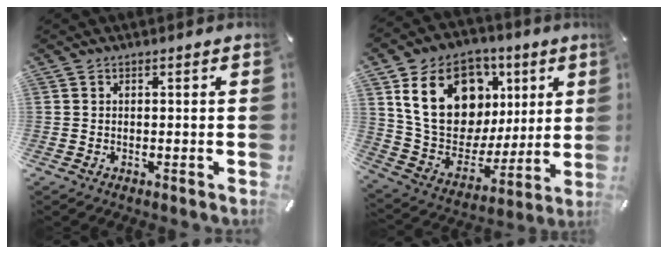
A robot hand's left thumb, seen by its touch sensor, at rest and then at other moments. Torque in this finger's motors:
{"motor_torque": [2.50, 2.51, 1.48, -1.29, 0.65]}